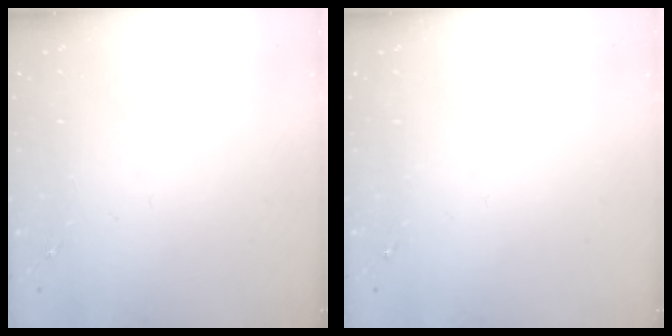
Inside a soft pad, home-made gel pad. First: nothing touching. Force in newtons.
{"total": 0.0}